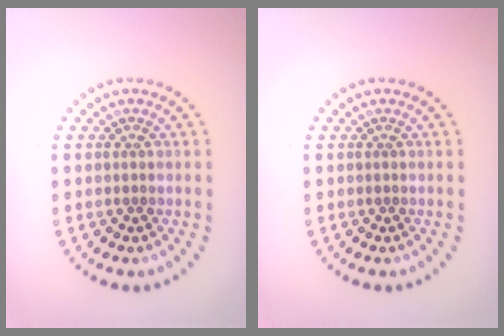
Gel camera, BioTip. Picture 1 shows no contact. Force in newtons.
{"total": 0.0}